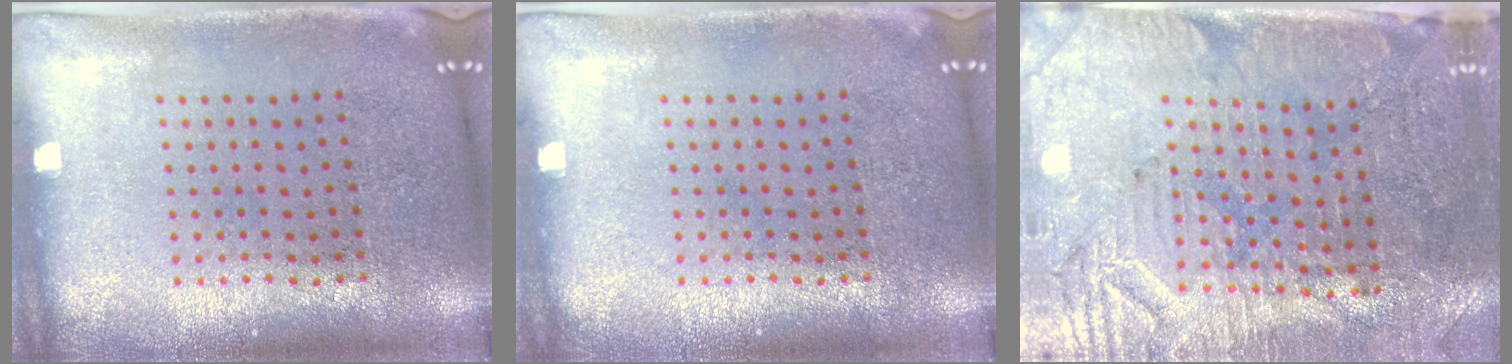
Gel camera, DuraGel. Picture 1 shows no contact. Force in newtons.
{"total": 0.0}
{"total": 3.3, "press": 3.1, "slide": 1.2}